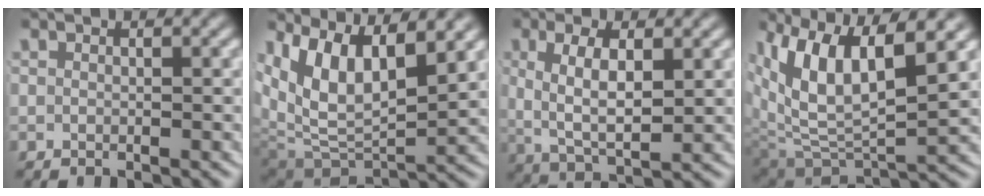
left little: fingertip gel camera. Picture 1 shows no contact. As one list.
[{"total": 10.3, "force": [2.1, 7.1, 7.2], "torque": [-0.148, -0.010, 0.042]}, {"total": 5.7, "force": [0.4, 2.9, 4.8], "torque": [-0.099, -0.014, 0.018]}, {"total": 10.2, "force": [1.9, 6.3, 7.8], "torque": [-0.161, -0.016, 0.041]}]